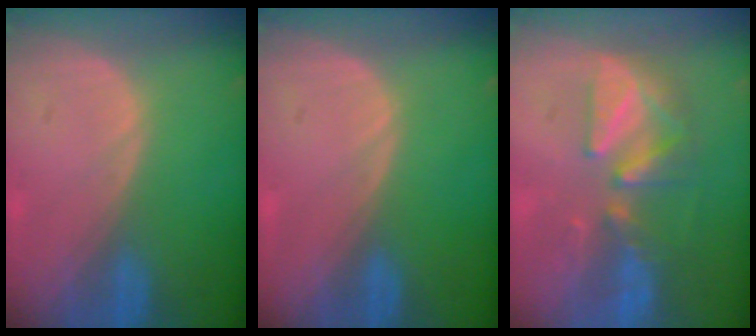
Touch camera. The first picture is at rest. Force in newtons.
{"total": 0.0}
{"total": 7.6, "press": 7.5, "slide": 1.5}